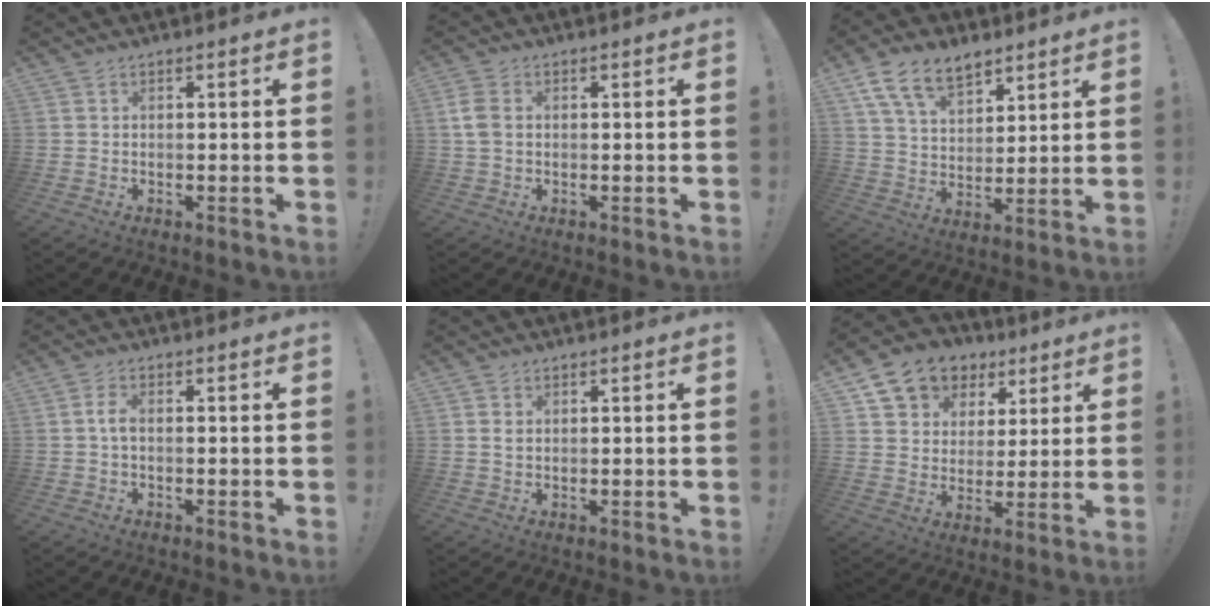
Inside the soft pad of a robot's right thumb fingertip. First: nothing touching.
{"total": 5.2, "force": [0.8, 3.4, 3.8], "torque": [-0.094, 0.003, 0.015]}
{"total": 13.4, "force": [8.5, 7.6, 6.9], "torque": [-0.124, -0.036, 0.162]}
{"total": 3.1, "force": [-0.3, 1.3, 2.8], "torque": [-0.063, 0.009, -0.006]}
{"total": 1.1, "force": [0.4, 0.9, 0.5], "torque": [-0.010, 0.002, 0.006]}
{"total": 12.7, "force": [7.1, 9.6, 4.5], "torque": [-0.070, -0.039, 0.138]}